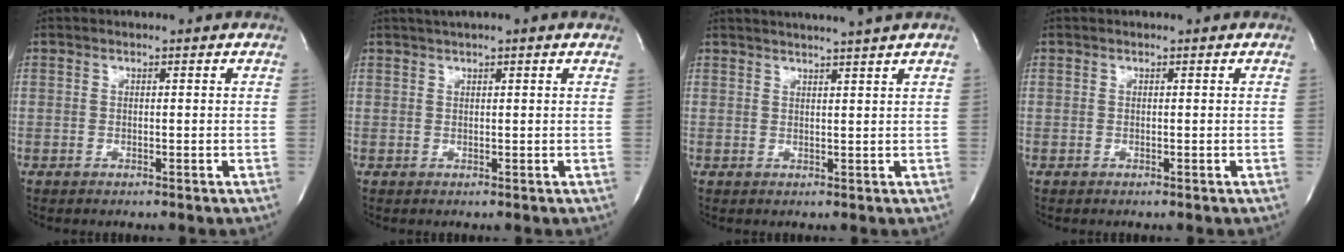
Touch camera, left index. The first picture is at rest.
{"total": 3.4, "force": [2.6, 0.0, 2.3], "torque": [-0.036, 0.023, 0.040]}
{"total": 7.1, "force": [6.2, -1.6, 3.0], "torque": [-0.038, 0.004, 0.073]}
{"total": 0.0}